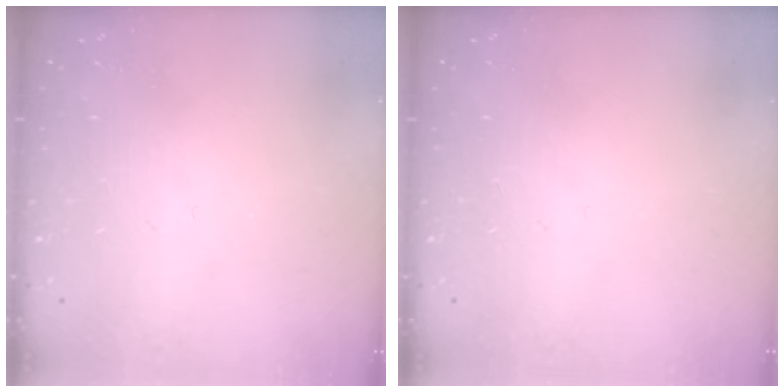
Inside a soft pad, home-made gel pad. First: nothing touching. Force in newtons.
{"total": 0.0}